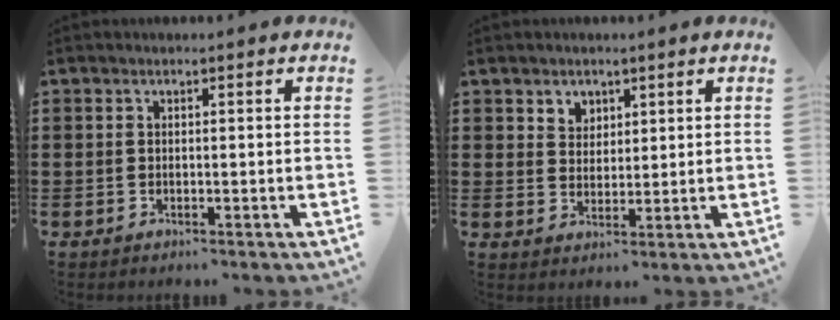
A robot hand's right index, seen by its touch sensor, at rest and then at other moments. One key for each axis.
{"total": 3.2, "fx": 2.2, "fy": 2.3, "fz": 0.1, "tx": -0.013, "ty": 0.007, "tz": 0.042}